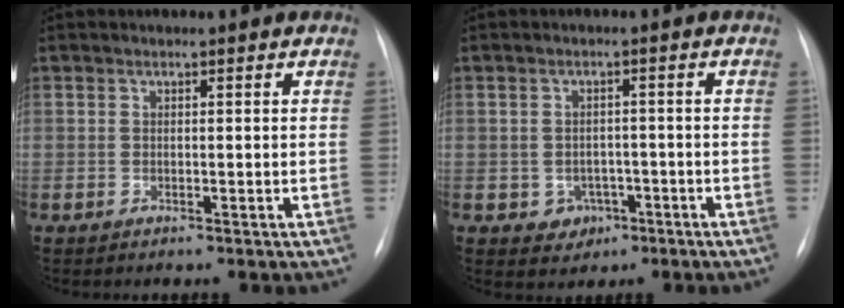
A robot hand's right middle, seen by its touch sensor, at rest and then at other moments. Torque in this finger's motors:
{"motor_torque": [0.26, -0.25, 0.07, 0.00]}